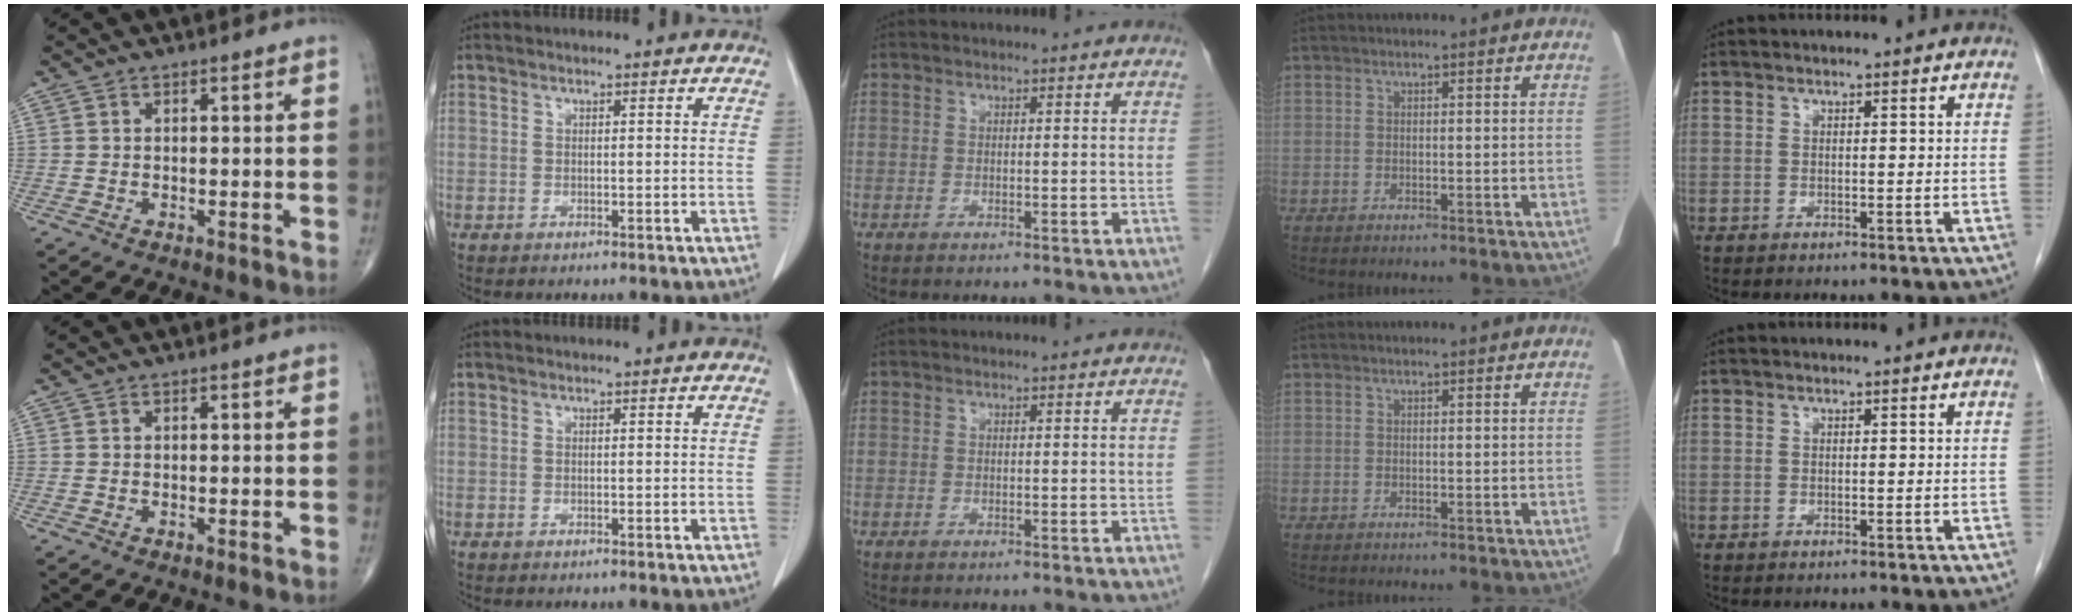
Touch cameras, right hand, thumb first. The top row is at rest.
{}